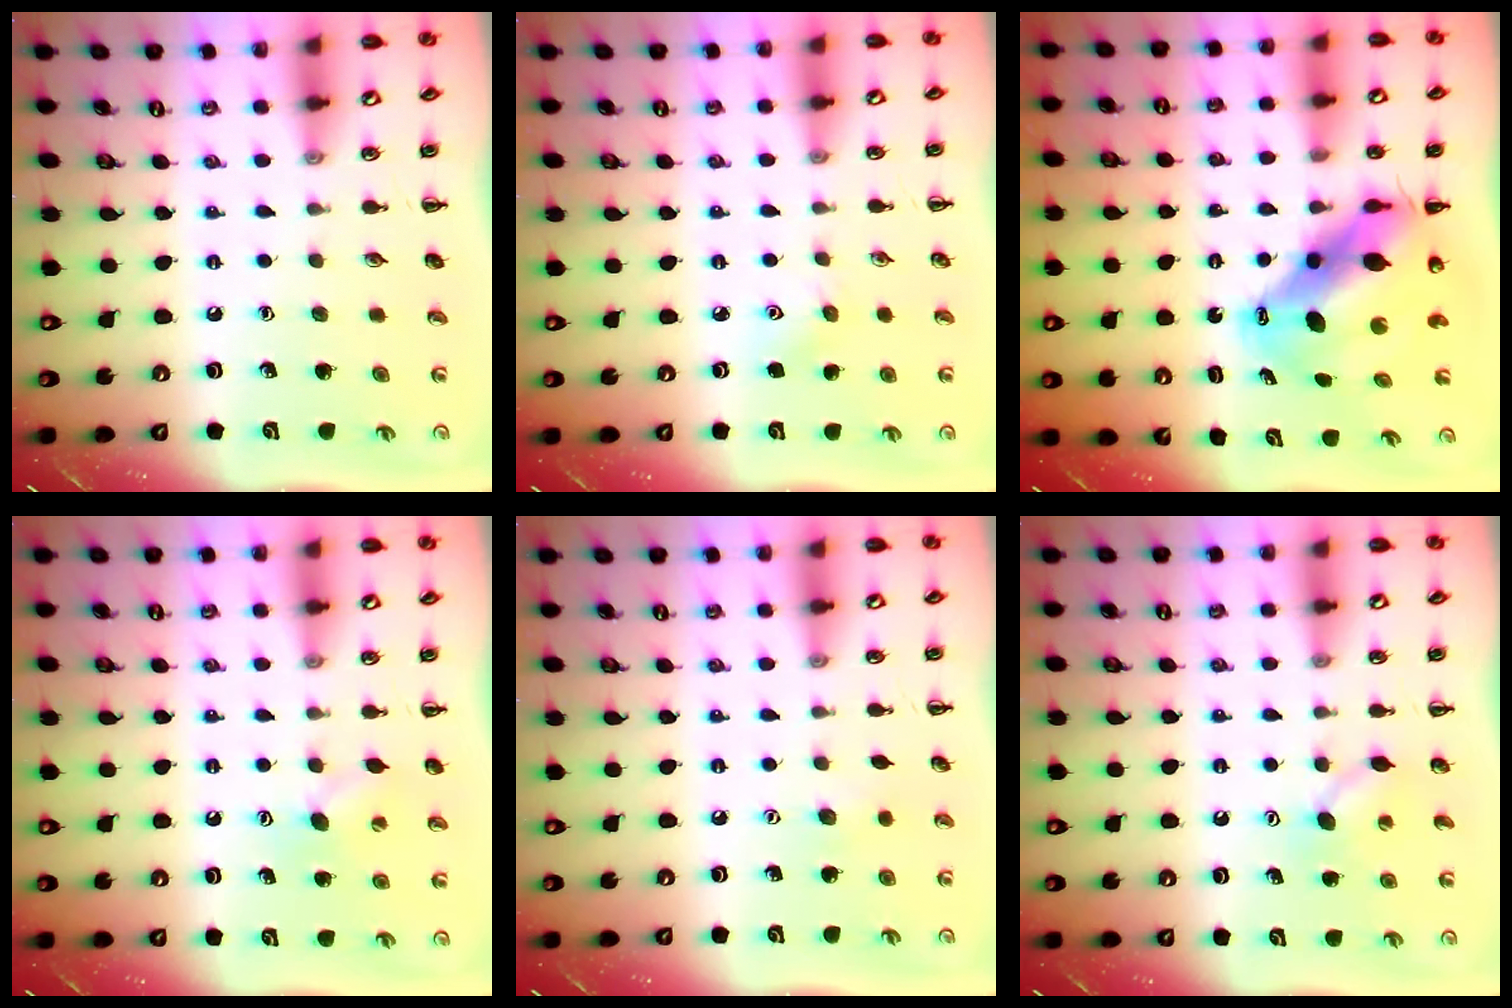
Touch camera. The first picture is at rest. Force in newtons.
{"total": 4.4, "press": 4.2, "slide": 1.2}
{"total": 11.3, "press": 11.0, "slide": 2.6}
{"total": 6.7, "press": 6.4, "slide": 1.9}
{"total": 2.8, "press": 2.8, "slide": 0.7}
{"total": 4.2, "press": 4.1, "slide": 0.9}